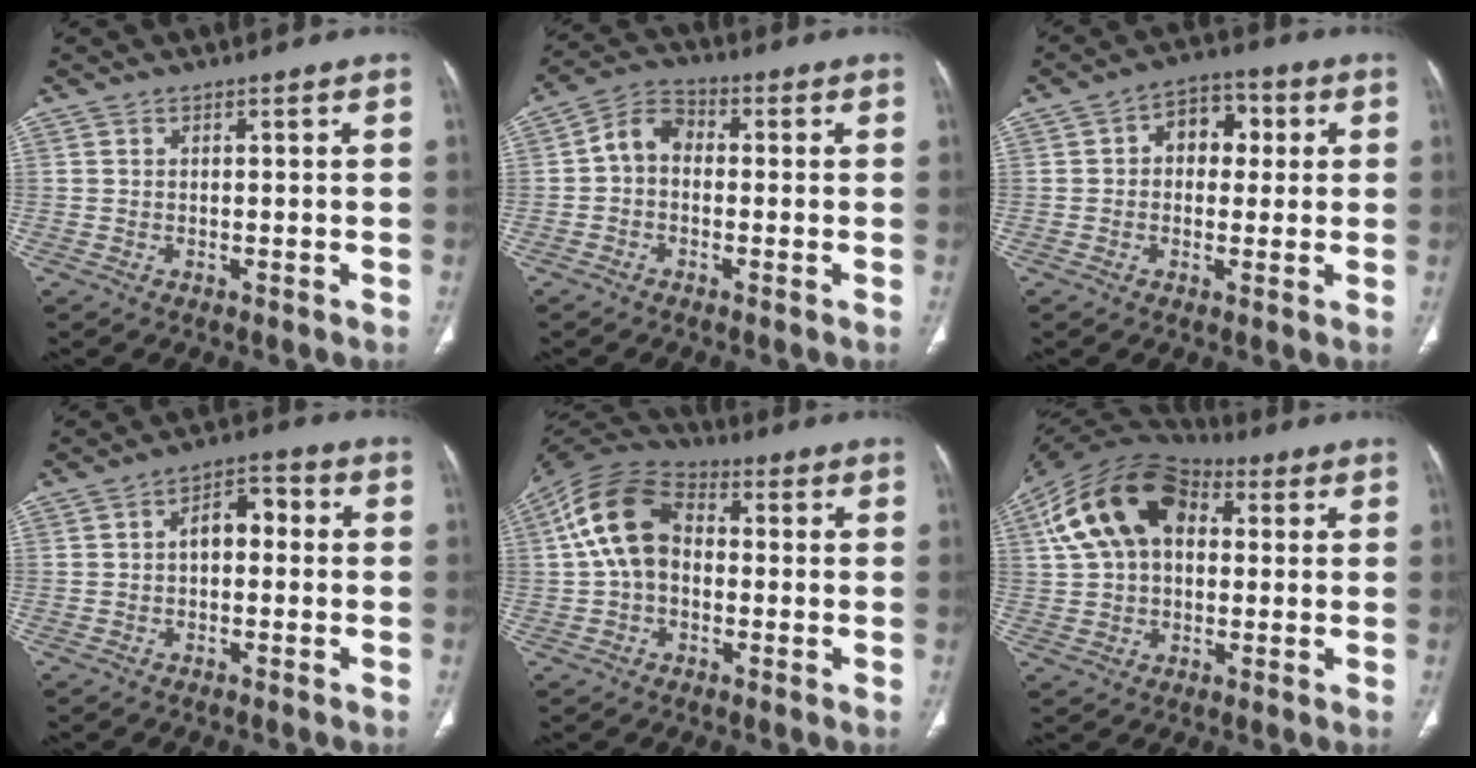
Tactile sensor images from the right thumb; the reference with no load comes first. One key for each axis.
{"total": 6.2, "fx": -0.3, "fy": 4.6, "fz": 4.1, "tx": -0.058, "ty": 0.021, "tz": -0.022}
{"total": 8.0, "fx": 1.4, "fy": 5.7, "fz": 5.4, "tx": -0.039, "ty": 0.017, "tz": 0.013}
{"total": 6.1, "fx": 0.1, "fy": 3.8, "fz": 4.8, "tx": -0.055, "ty": 0.025, "tz": -0.011}
{"total": 13.3, "fx": 0.7, "fy": 9.2, "fz": 9.6, "tx": -0.176, "ty": 0.034, "tz": -0.001}
{"total": 17.9, "fx": 4.3, "fy": 11.9, "fz": 12.7, "tx": -0.223, "ty": 0.027, "tz": 0.067}